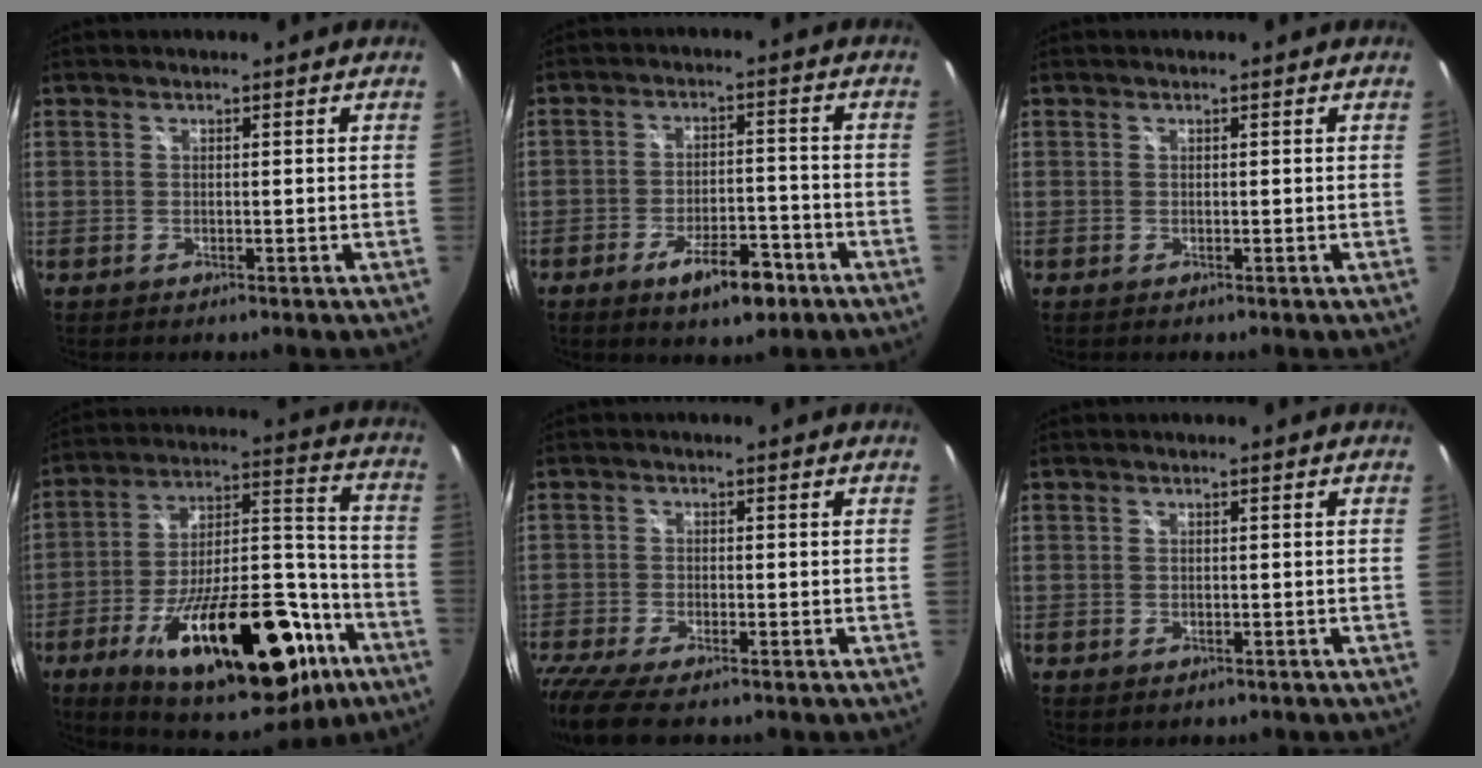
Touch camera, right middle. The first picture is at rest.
{"total": 8.7, "force": [-5.3, 3.3, 6.0], "torque": [-0.113, -0.001, -0.074]}
{"total": 0.0}
{"total": 31.5, "force": [-16.1, 12.8, 23.8], "torque": [-0.371, 0.012, -0.233]}
{"total": 9.1, "force": [-7.2, 2.1, 5.2], "torque": [-0.133, -0.044, -0.132]}
{"total": 1.2, "force": [-0.7, 0.9, 0.5], "torque": [-0.011, -0.005, -0.008]}